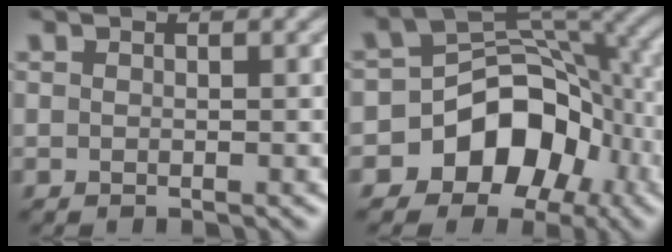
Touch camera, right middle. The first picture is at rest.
{"total": 9.5, "force": [-4.1, 7.1, 4.9], "torque": [-0.061, 0.020, -0.081]}